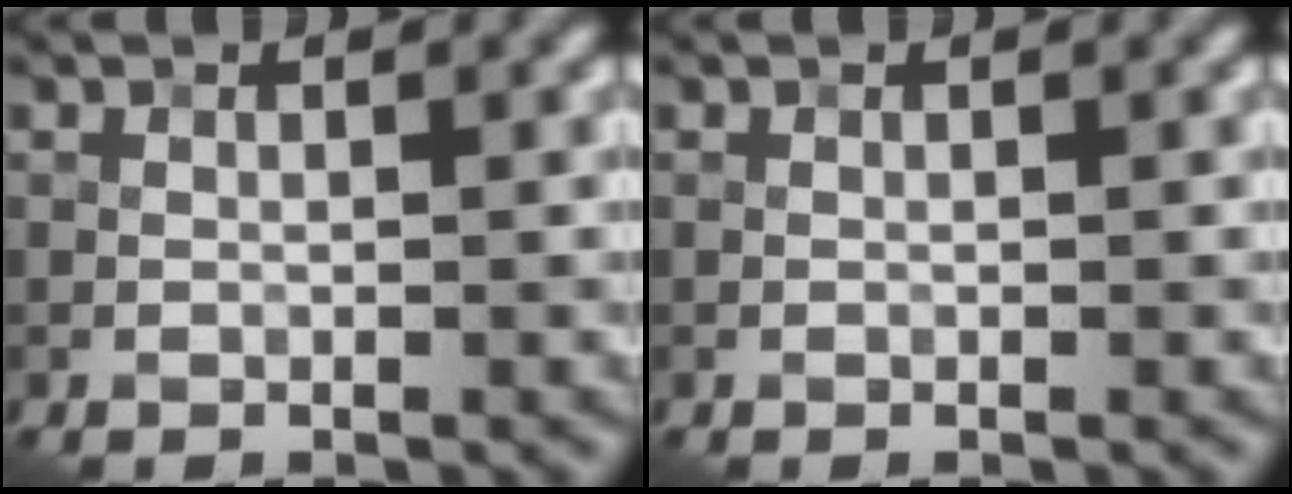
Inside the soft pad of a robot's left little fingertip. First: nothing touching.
{"total": 0.0}